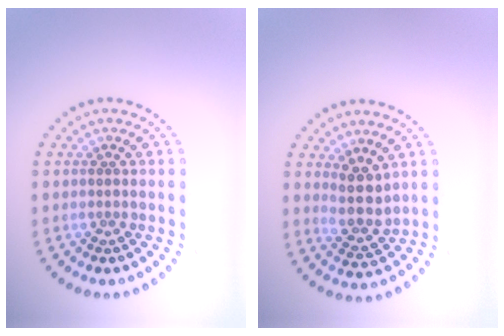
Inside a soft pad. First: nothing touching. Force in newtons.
{"total": 3.0, "press": 2.6, "slide": 1.5}